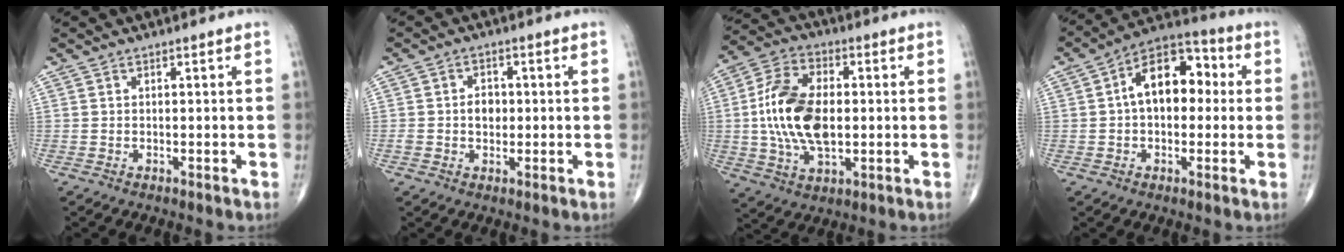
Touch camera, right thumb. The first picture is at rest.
{"total": 3.8, "force": [0.0, 2.9, 2.5], "torque": [-0.027, 0.006, -0.002]}
{"total": 16.0, "force": [0.0, 9.2, 13.1], "torque": [-0.252, 0.008, -0.001]}
{"total": 13.1, "force": [1.3, 8.0, 10.2], "torque": [-0.133, 0.035, 0.007]}